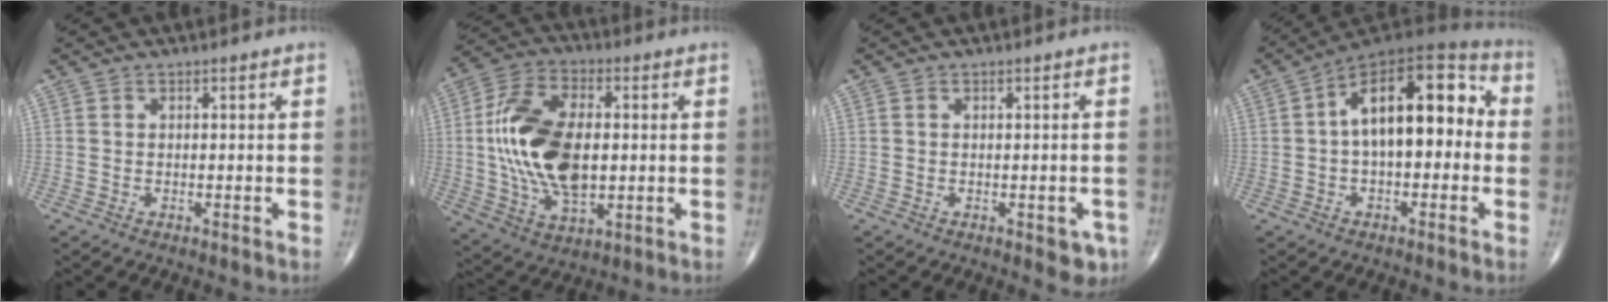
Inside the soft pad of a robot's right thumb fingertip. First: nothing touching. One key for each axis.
{"total": 18.9, "fx": 0.5, "fy": 10.5, "fz": 15.7, "tx": -0.296, "ty": 0.002, "tz": 0.014}
{"total": 3.4, "fx": -1.3, "fy": 1.7, "fz": 2.7, "tx": -0.011, "ty": -0.001, "tz": -0.011}
{"total": 17.8, "fx": 1.4, "fy": 8.9, "fz": 15.3, "tx": -0.208, "ty": 0.040, "tz": 0.008}